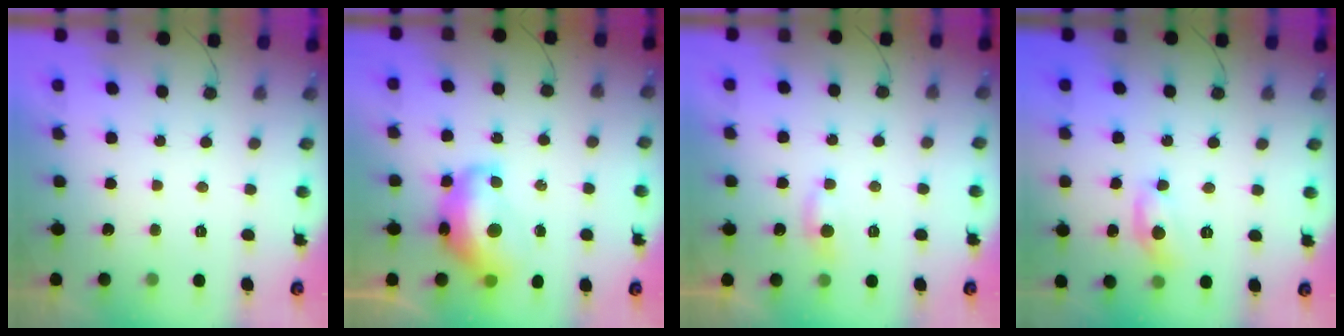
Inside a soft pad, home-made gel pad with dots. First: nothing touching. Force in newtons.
{"total": 14.3, "press": 14.2, "slide": 1.6}
{"total": 4.5, "press": 4.4, "slide": 0.5}
{"total": 9.0, "press": 9.0, "slide": 0.6}